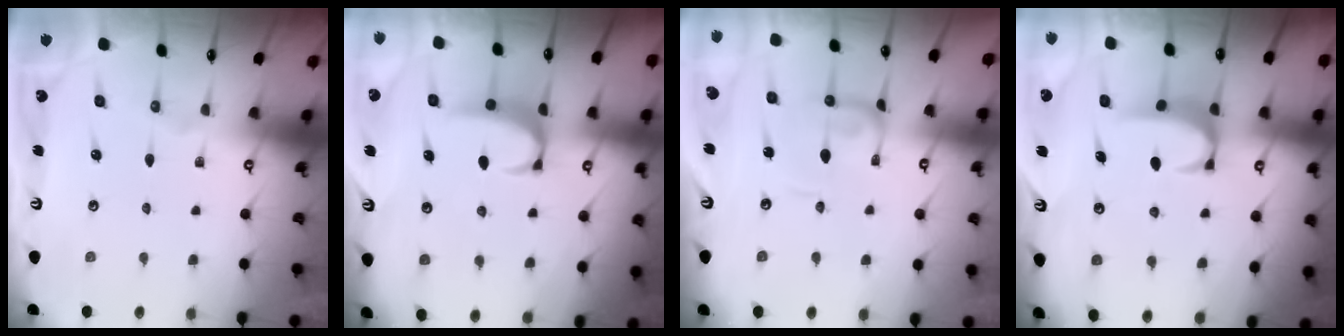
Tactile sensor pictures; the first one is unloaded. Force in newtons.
{"total": 2.2, "press": 2.1, "slide": 0.6}
{"total": 0.0}
{"total": 1.8, "press": 1.7, "slide": 0.6}